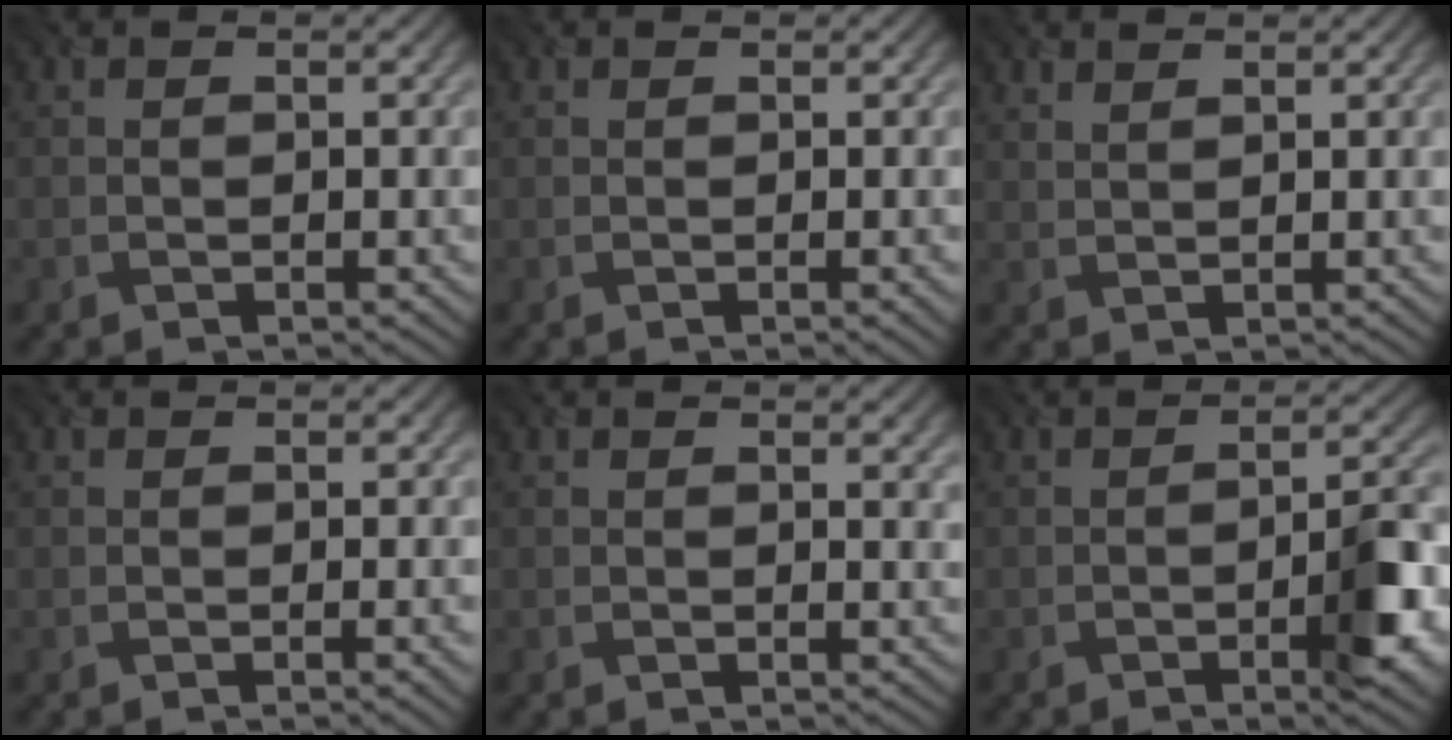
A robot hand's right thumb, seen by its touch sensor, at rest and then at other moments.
{"total": 0.5, "force": [0.3, 0.0, 0.4], "torque": [-0.008, 0.005, 0.006]}
{"total": 2.3, "force": [2.0, 0.5, 1.0], "torque": [-0.019, -0.002, 0.034]}
{"total": 1.6, "force": [0.2, 0.3, 1.6], "torque": [-0.024, 0.005, 0.004]}
{"total": 1.4, "force": [1.1, 0.2, 0.9], "torque": [-0.016, -0.001, 0.020]}
{"total": 6.6, "force": [-1.8, 1.6, 6.1], "torque": [-0.090, 0.000, -0.028]}